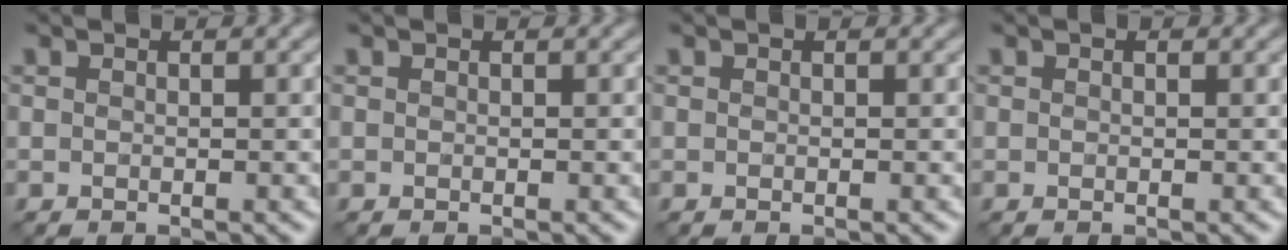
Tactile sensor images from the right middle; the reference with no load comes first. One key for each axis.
{"total": 0.0}
{"total": 0.0}
{"total": 0.0}